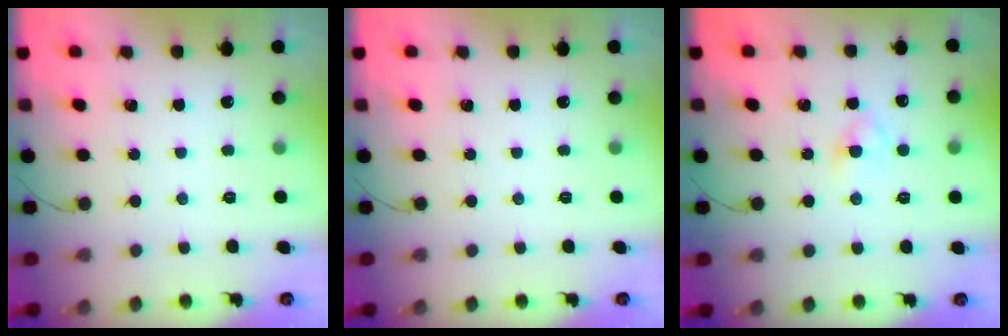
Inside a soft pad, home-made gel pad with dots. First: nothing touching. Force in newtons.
{"total": 0.0}
{"total": 2.8, "press": 2.7, "slide": 0.9}